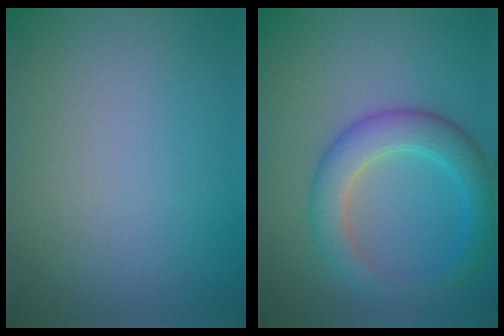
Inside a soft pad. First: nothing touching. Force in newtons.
{"total": 4.7, "press": 4.7, "slide": 0.1}